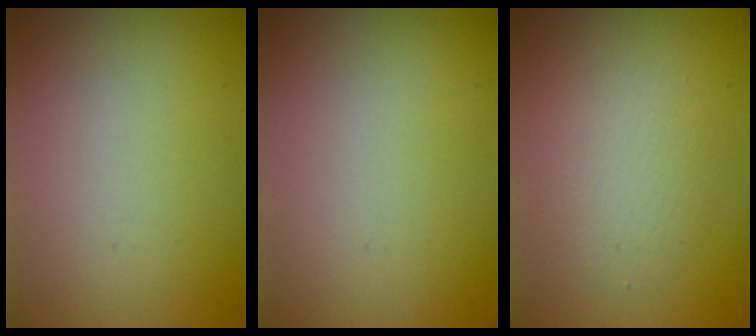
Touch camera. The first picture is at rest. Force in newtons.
{"total": 0.0}
{"total": 2.8, "press": 2.8, "slide": 0.1}